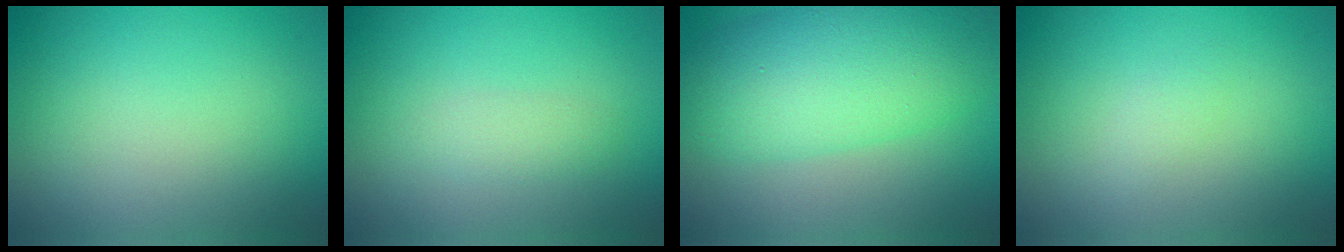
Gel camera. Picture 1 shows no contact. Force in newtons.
{"total": 1.4, "press": 1.4, "slide": 0.1}
{"total": 8.9, "press": 8.9, "slide": 0.0}
{"total": 1.0, "press": 1.0, "slide": 0.0}